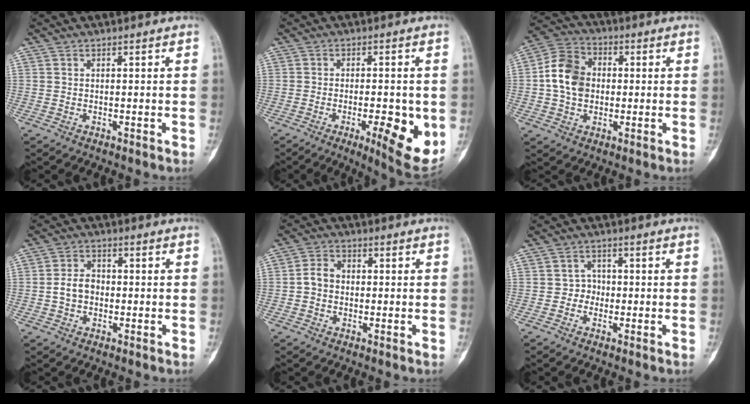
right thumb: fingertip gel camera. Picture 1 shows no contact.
{"total": 11.7, "force": [-2.9, 3.2, 10.8], "torque": [-0.137, -0.016, -0.033]}
{"total": 10.5, "force": [0.2, 8.4, 6.3], "torque": [-0.099, 0.022, -0.004]}
{"total": 4.6, "force": [-0.7, 3.6, 2.8], "torque": [-0.043, 0.016, -0.018]}
{"total": 4.3, "force": [-0.4, 3.5, 2.4], "torque": [-0.035, 0.017, -0.015]}
{"total": 2.6, "force": [-0.7, 2.4, 0.7], "torque": [0.015, 0.011, -0.020]}